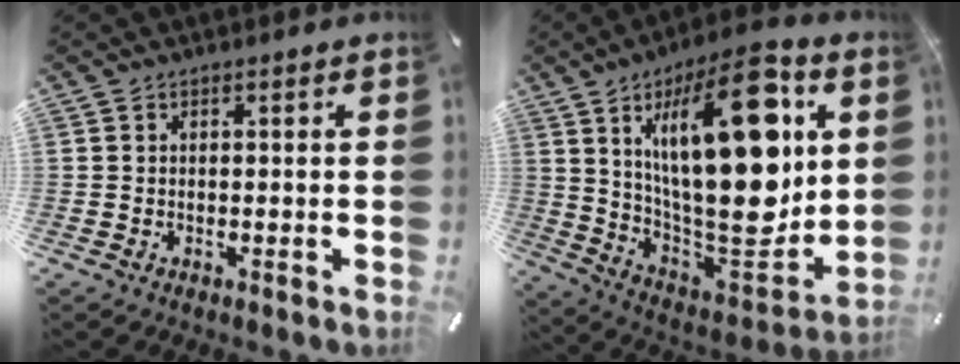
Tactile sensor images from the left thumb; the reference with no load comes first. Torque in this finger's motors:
{"motor_torque": [2.66, 2.35, 2.77, 0.00, 0.52]}